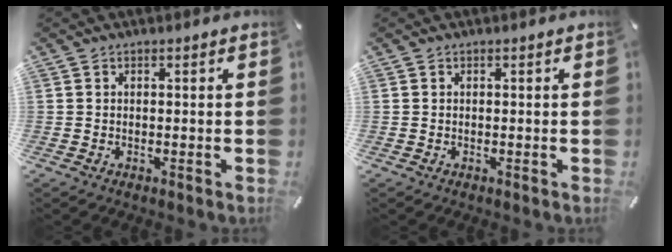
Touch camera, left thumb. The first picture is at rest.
{"total": 0.0}